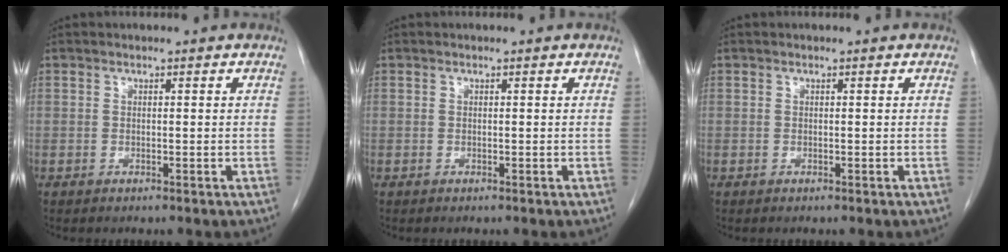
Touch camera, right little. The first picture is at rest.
{"total": 0.0}
{"total": 0.0}